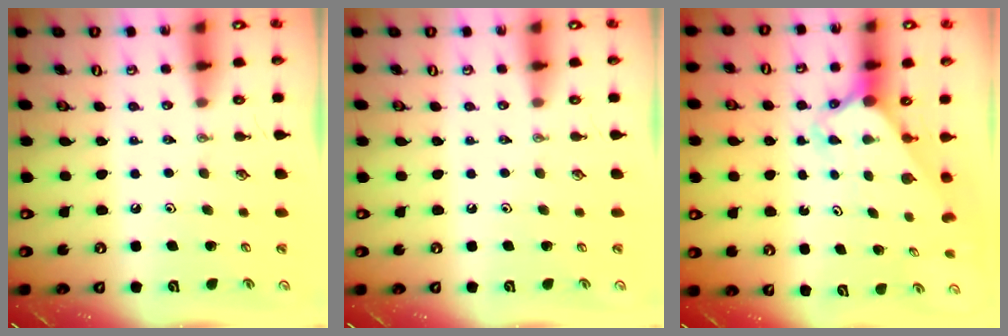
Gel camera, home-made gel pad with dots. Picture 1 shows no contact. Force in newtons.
{"total": 0.0}
{"total": 2.6, "press": 2.6, "slide": 0.2}